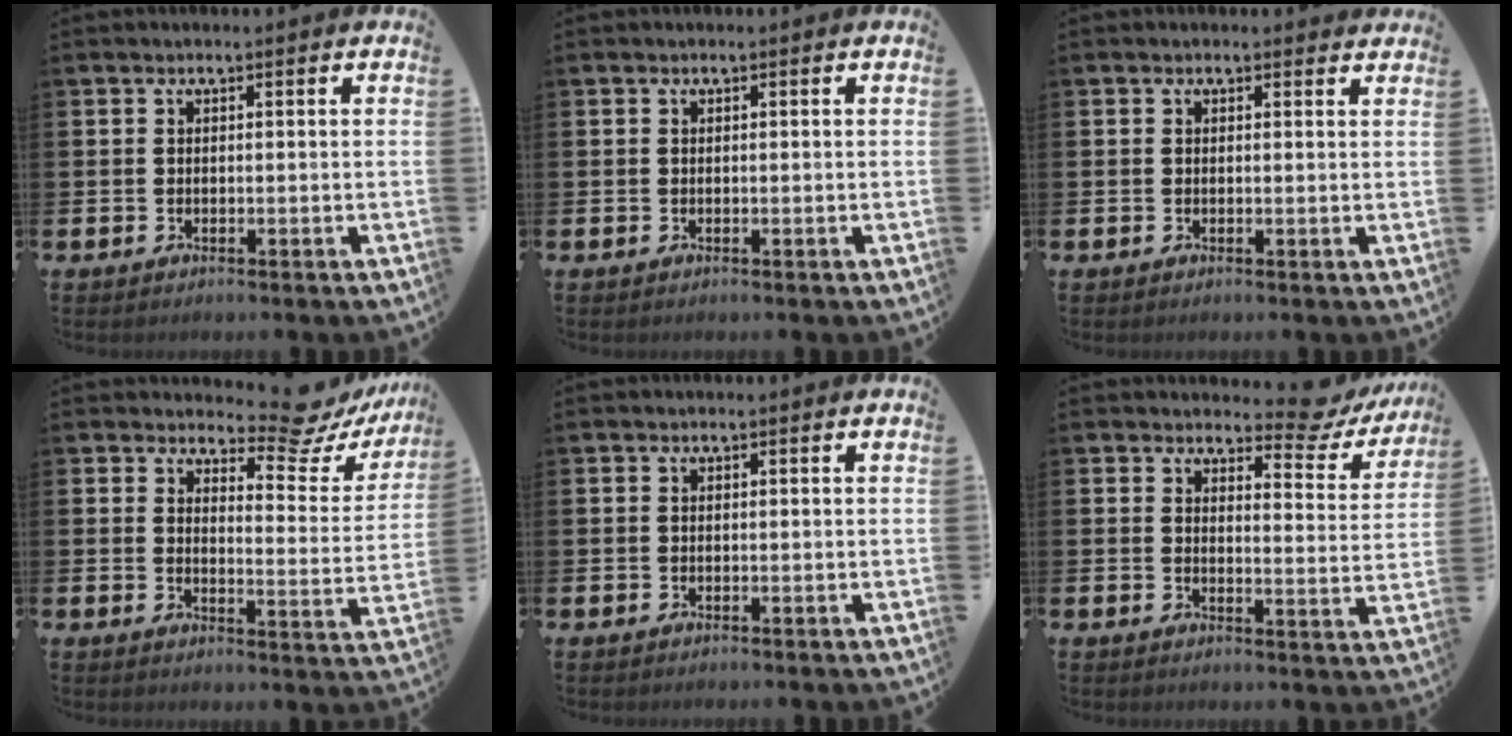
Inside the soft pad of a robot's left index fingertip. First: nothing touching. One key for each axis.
{"total": 0.0}
{"total": 0.5, "fx": 0.4, "fy": 0.2, "fz": 0.1, "tx": 0.005, "ty": -0.002, "tz": 0.006}
{"total": 8.0, "fx": 7.1, "fy": 2.3, "fz": 2.9, "tx": -0.043, "ty": -0.055, "tz": 0.118}
{"total": 0.0}
{"total": 5.1, "fx": 4.7, "fy": 1.6, "fz": 1.4, "tx": -0.018, "ty": -0.031, "tz": 0.077}